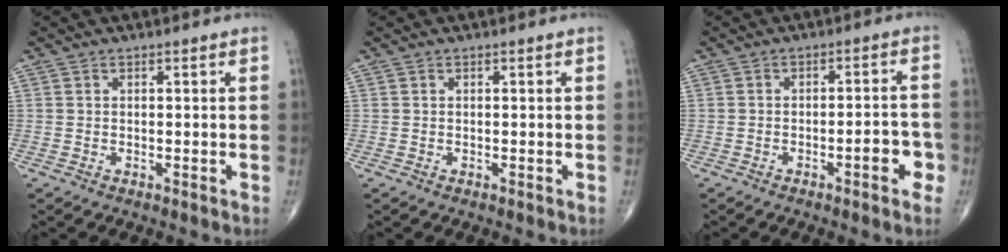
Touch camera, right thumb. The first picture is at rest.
{"total": 0.0}
{"total": 5.8, "force": [-2.4, 1.6, 5.0], "torque": [-0.056, 0.018, -0.030]}